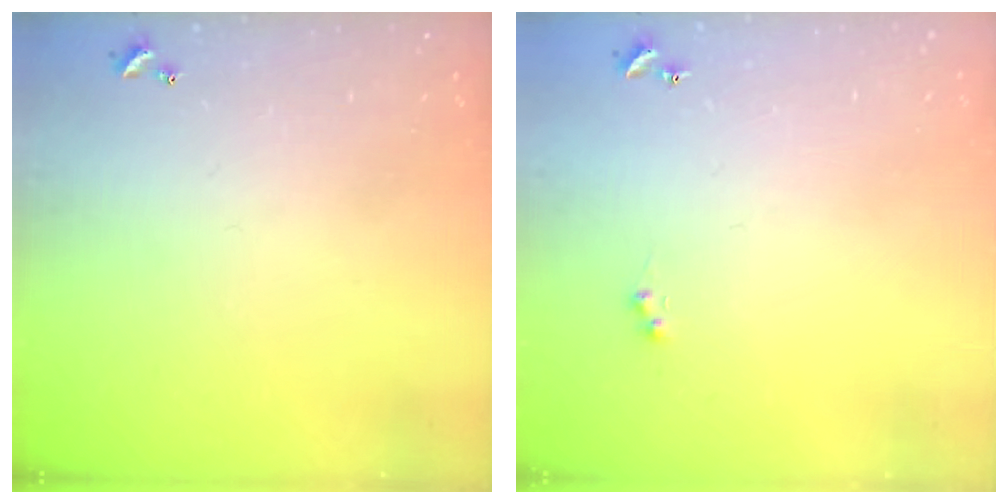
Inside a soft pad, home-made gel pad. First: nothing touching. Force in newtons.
{"total": 1.0, "press": 0.9, "slide": 0.4}